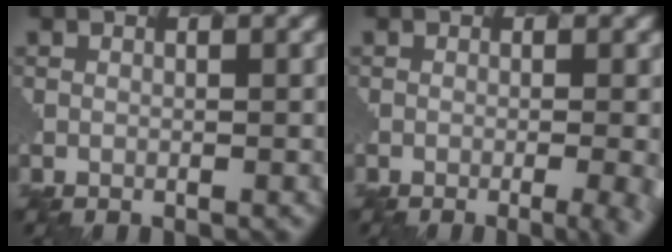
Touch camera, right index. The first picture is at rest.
{"total": 6.1, "force": [-2.4, 2.2, 5.2], "torque": [-0.053, -0.002, -0.022]}